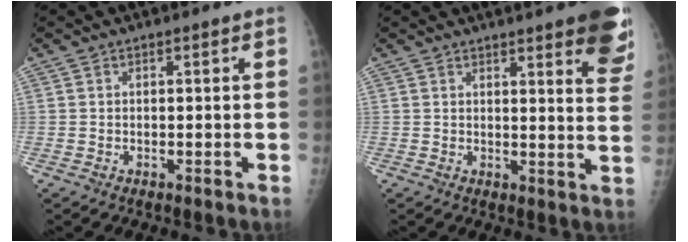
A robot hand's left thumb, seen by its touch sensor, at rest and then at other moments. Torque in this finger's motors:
{"motor_torque": [3.27, 1.74, 0.77, -0.73, 0.21]}